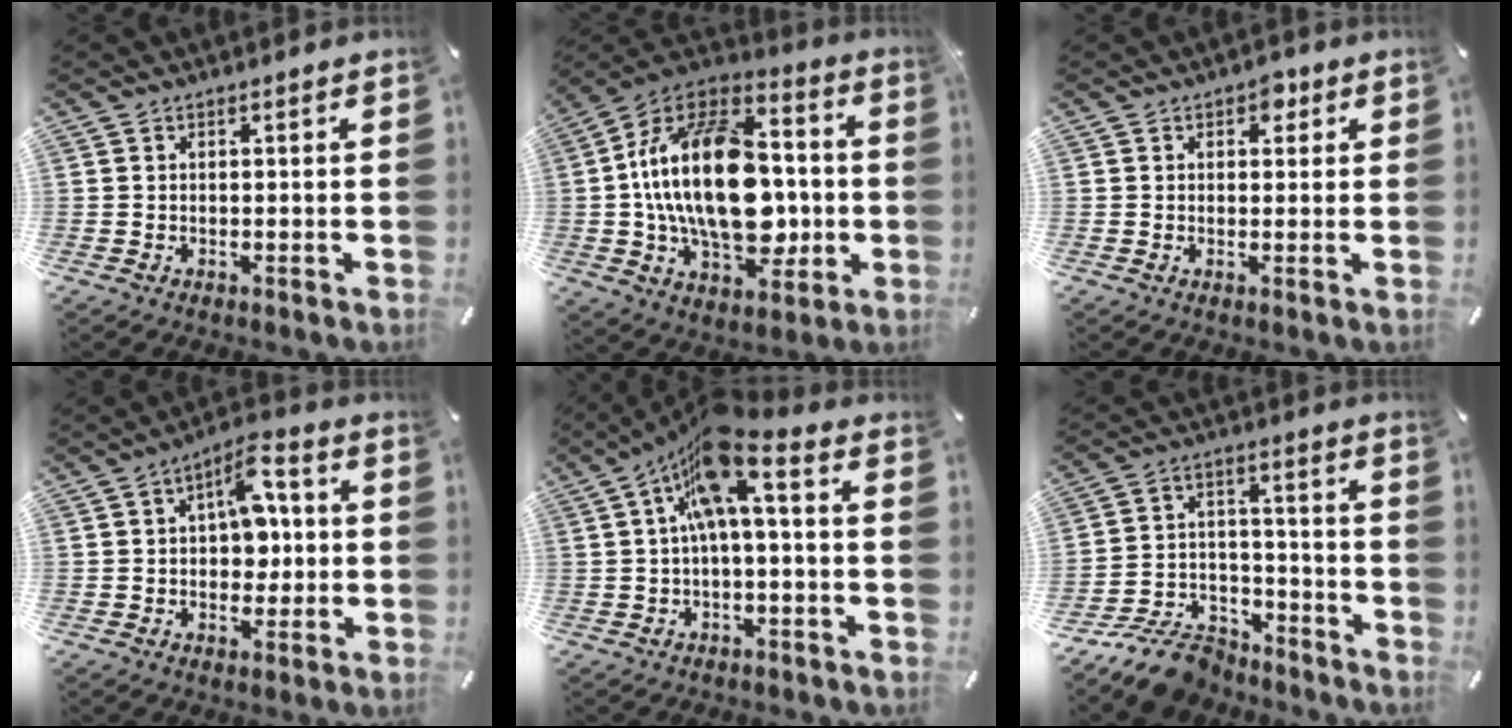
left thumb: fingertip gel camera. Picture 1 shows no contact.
{"total": 26.5, "force": [-1.0, 16.0, 21.0], "torque": [-0.407, 0.008, -0.016]}
{"total": 2.9, "force": [1.2, 2.0, 1.7], "torque": [-0.006, -0.006, 0.012]}
{"total": 9.6, "force": [1.3, 6.0, 7.4], "torque": [-0.100, -0.002, 0.021]}
{"total": 11.7, "force": [3.5, 3.2, 10.7], "torque": [-0.199, -0.020, 0.058]}
{"total": 12.2, "force": [-9.6, 6.2, 4.2], "torque": [-0.060, 0.067, -0.172]}